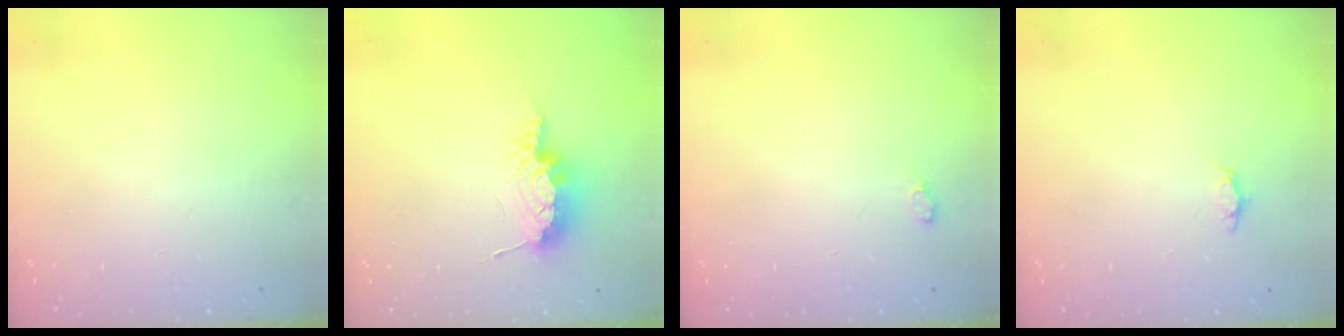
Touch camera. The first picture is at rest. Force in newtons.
{"total": 8.6, "press": 8.6, "slide": 0.8}
{"total": 4.1, "press": 3.5, "slide": 2.1}
{"total": 2.8, "press": 2.8, "slide": 0.3}